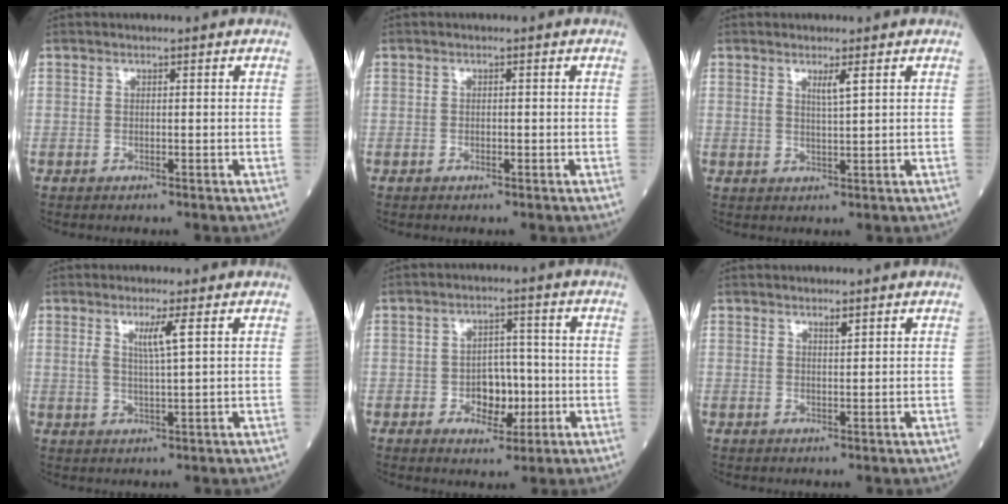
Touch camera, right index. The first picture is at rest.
{"total": 0.7, "force": [-0.3, 0.3, 0.6], "torque": [-0.013, -0.001, -0.004]}
{"total": 2.2, "force": [1.2, -0.2, 1.9], "torque": [-0.038, -0.006, 0.020]}
{"total": 4.2, "force": [1.6, -0.5, 3.9], "torque": [-0.076, -0.005, 0.028]}
{"total": 6.0, "force": [-1.4, 3.8, 4.4], "torque": [-0.063, 0.010, -0.018]}
{"total": 1.0, "force": [0.8, 0.1, 0.6], "torque": [-0.012, -0.003, 0.014]}